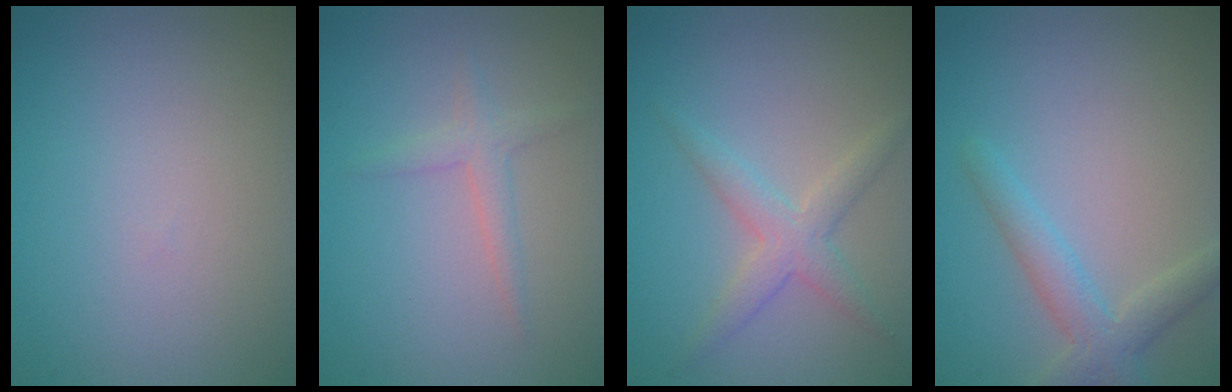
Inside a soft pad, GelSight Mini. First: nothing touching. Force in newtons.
{"total": 1.7, "press": 1.7, "slide": 0.1}
{"total": 2.8, "press": 2.8, "slide": 0.1}
{"total": 3.1, "press": 3.1, "slide": 0.2}